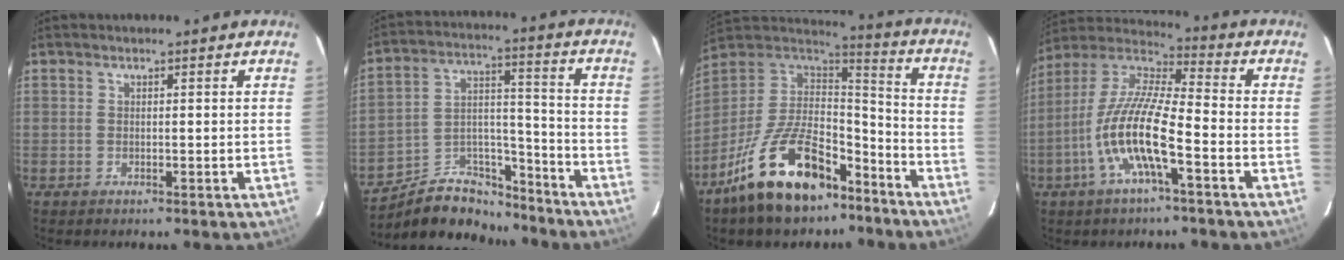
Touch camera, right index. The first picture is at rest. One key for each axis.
{"total": 14.7, "fx": -12.2, "fy": 6.6, "fz": 4.7, "tx": -0.089, "ty": 0.052, "tz": -0.193}
{"total": 21.8, "fx": -13.7, "fy": 10.1, "fz": 13.7, "tx": -0.268, "ty": 0.009, "tz": -0.224}
{"total": 14.4, "fx": -5.4, "fy": 2.7, "fz": 13.0, "tx": -0.261, "ty": -0.002, "tz": -0.112}